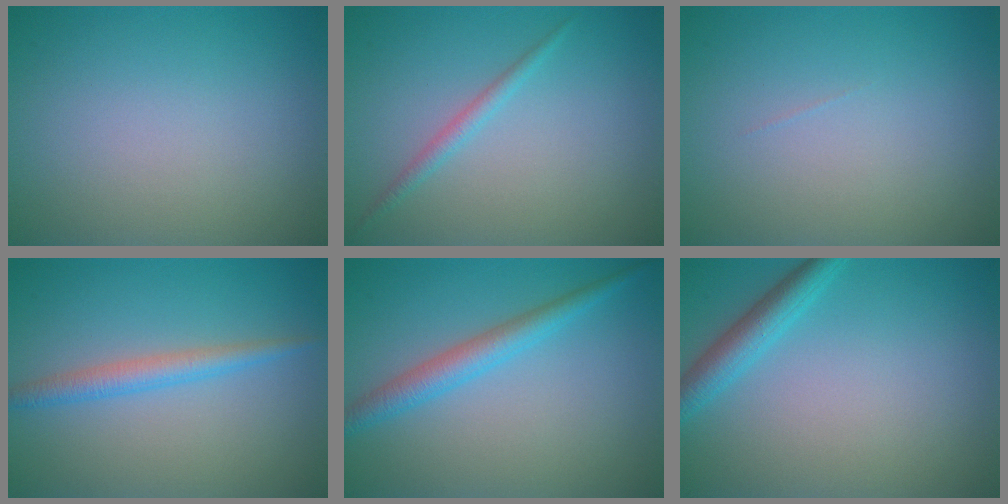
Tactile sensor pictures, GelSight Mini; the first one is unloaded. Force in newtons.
{"total": 1.3, "press": 1.3, "slide": 0.0}
{"total": 0.0}
{"total": 2.3, "press": 2.3, "slide": 0.1}
{"total": 2.9, "press": 2.9, "slide": 0.2}
{"total": 2.9, "press": 2.9, "slide": 0.1}